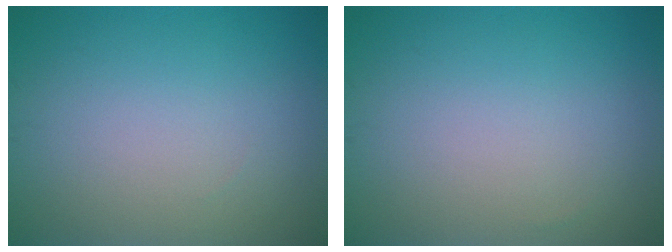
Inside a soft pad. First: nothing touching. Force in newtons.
{"total": 0.0}